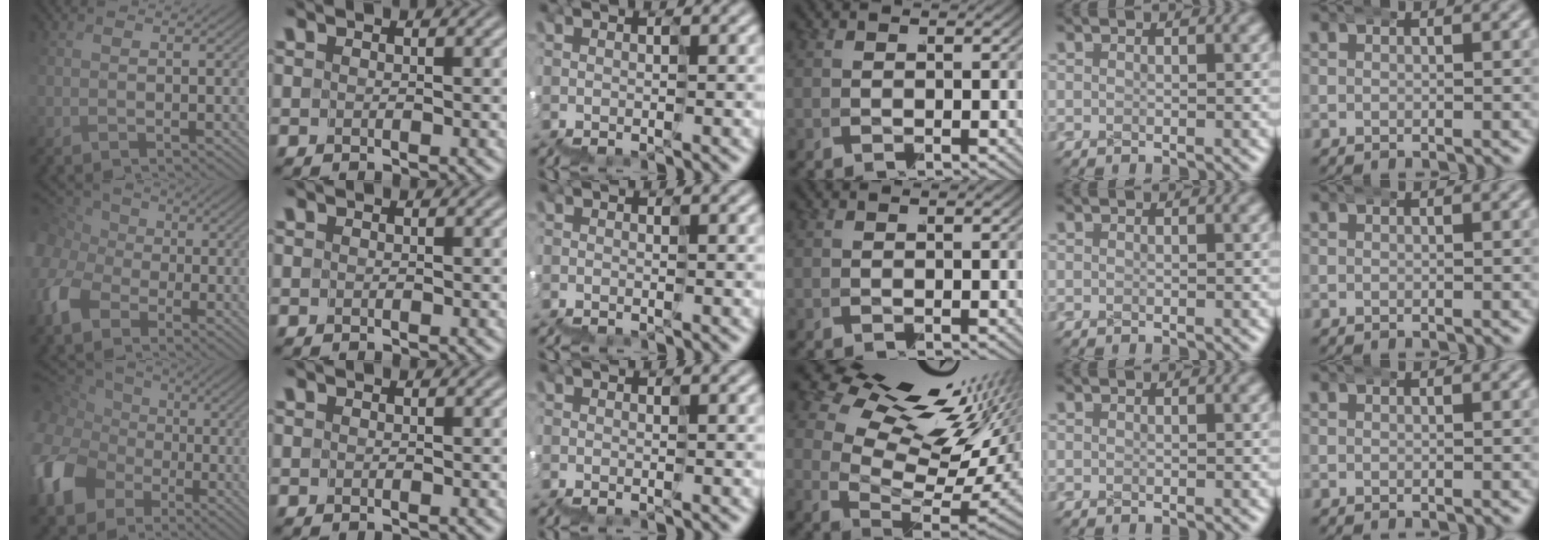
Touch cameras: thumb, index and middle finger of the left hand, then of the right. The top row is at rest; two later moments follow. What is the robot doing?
{"motion": "wrap", "object": "ethernet cable"}